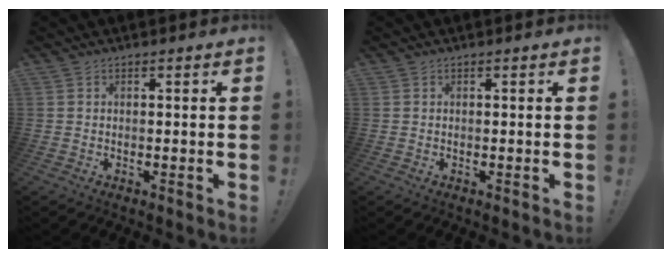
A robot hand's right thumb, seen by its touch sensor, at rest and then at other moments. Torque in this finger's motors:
{"motor_torque": [-0.18, 0.09, -0.06, 0.17, -0.12]}